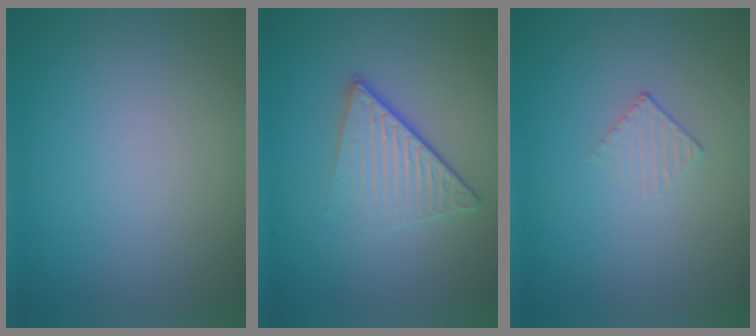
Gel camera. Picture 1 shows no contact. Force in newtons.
{"total": 4.6, "press": 2.8, "slide": 3.6}
{"total": 1.2, "press": 0.4, "slide": 1.2}